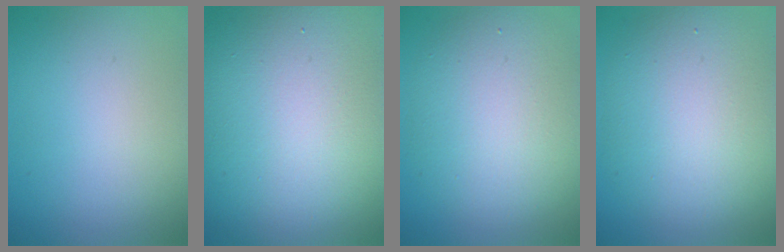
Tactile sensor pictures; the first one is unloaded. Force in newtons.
{"total": 20.5, "press": 20.5, "slide": 1.4}
{"total": 7.4, "press": 7.4, "slide": 0.3}
{"total": 8.6, "press": 8.6, "slide": 0.3}